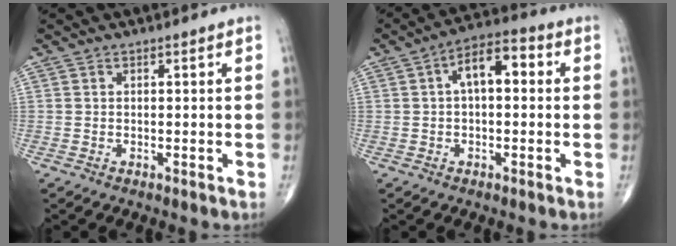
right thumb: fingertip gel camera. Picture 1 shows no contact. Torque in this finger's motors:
{"motor_torque": [0.77, 2.46, 1.24, 0.06, 0.11]}